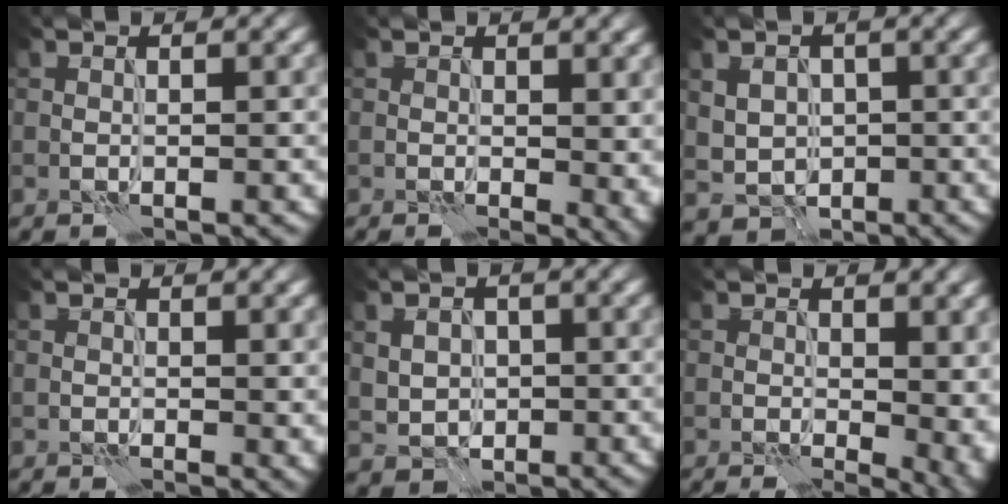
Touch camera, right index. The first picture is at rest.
{"total": 3.8, "force": [0.5, 1.6, 3.4], "torque": [-0.021, -0.004, 0.014]}
{"total": 2.4, "force": [0.0, 2.2, 1.0], "torque": [-0.018, -0.005, 0.007]}
{"total": 1.5, "force": [0.6, 0.5, 1.3], "torque": [-0.010, -0.003, 0.013]}
{"total": 2.0, "force": [0.0, 1.9, 0.7], "torque": [-0.016, -0.003, 0.006]}
{"total": 8.1, "force": [0.5, 4.0, 7.1], "torque": [-0.039, 0.006, 0.017]}